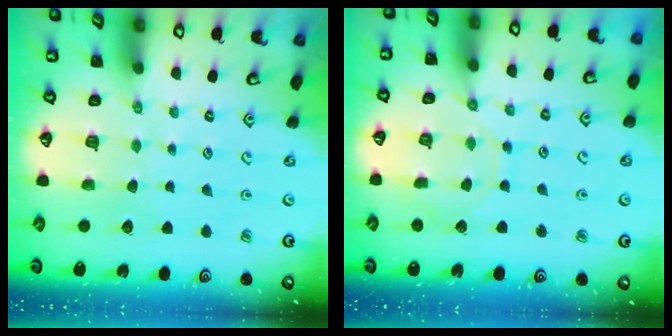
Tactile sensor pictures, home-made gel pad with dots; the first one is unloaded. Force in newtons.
{"total": 8.5, "press": 8.4, "slide": 0.9}